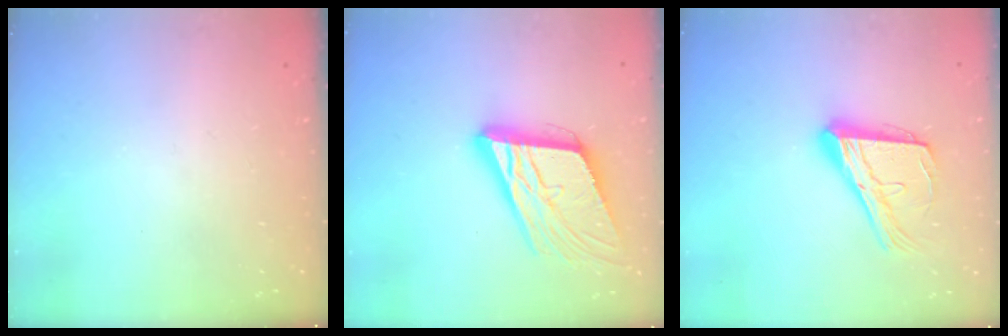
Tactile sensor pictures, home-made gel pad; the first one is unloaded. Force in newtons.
{"total": 18.5, "press": 18.2, "slide": 3.6}
{"total": 17.9, "press": 17.8, "slide": 1.9}